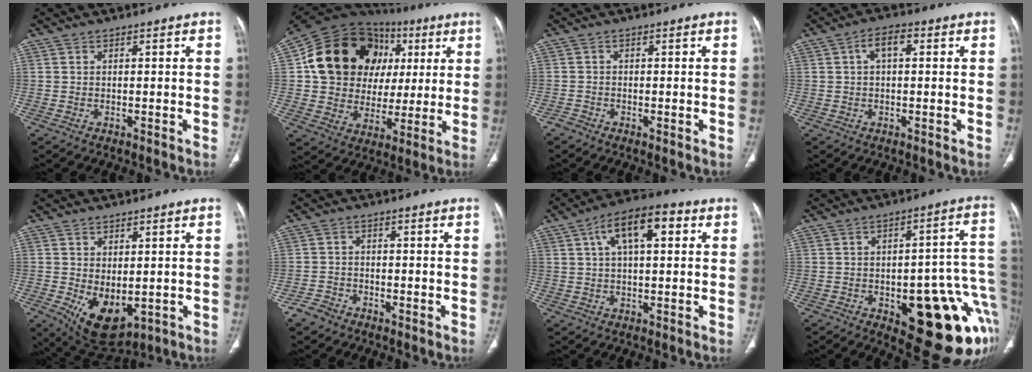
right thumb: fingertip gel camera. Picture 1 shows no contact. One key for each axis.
{"total": 24.8, "fx": 6.6, "fy": 19.6, "fz": 13.8, "tx": -0.183, "ty": 0.035, "tz": 0.122}
{"total": 1.1, "fx": -0.8, "fy": 0.5, "fz": 0.4, "tx": -0.003, "ty": -0.001, "tz": -0.019}
{"total": 4.1, "fx": 0.9, "fy": 2.1, "fz": 3.4, "tx": -0.059, "ty": 0.015, "tz": 0.013}
{"total": 9.5, "fx": -1.7, "fy": 5.6, "fz": 7.4, "tx": -0.105, "ty": -0.013, "tz": -0.001}
{"total": 2.8, "fx": -2.2, "fy": 1.7, "fz": 0.5, "tx": -0.007, "ty": 0.010, "tz": -0.044}
{"total": 11.0, "fx": 3.6, "fy": 4.8, "fz": 9.2, "tx": -0.151, "ty": 0.022, "tz": 0.053}
{"total": 23.2, "fx": -7.1, "fy": 9.0, "fz": 20.2, "tx": -0.178, "ty": 0.036, "tz": -0.069}